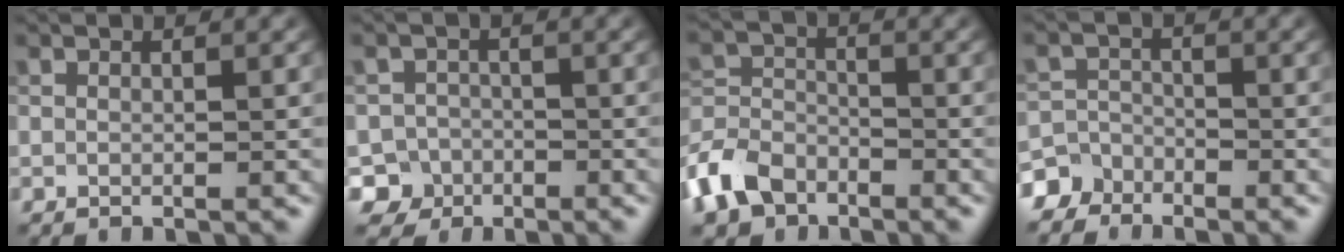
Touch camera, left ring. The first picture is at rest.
{"total": 4.4, "force": [-2.6, 3.5, 0.0], "torque": [0.025, 0.000, -0.047]}
{"total": 6.0, "force": [-4.0, 3.7, 2.5], "torque": [-0.055, 0.000, -0.092]}
{"total": 4.9, "force": [-3.9, 3.0, 0.2], "torque": [0.018, -0.005, -0.073]}